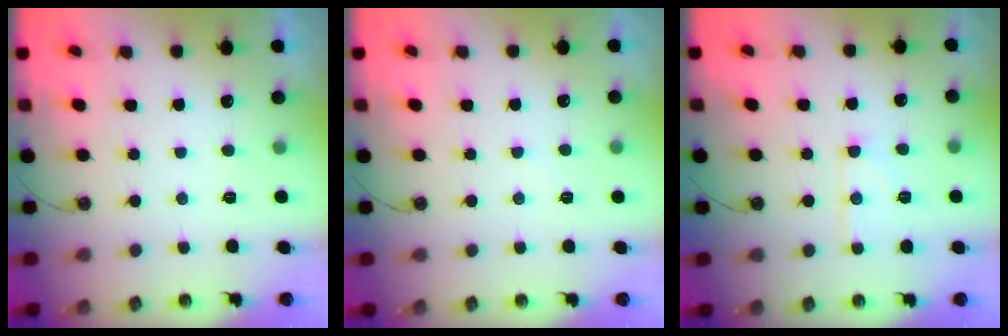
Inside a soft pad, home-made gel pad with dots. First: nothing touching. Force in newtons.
{"total": 4.2, "press": 4.2, "slide": 0.6}
{"total": 8.2, "press": 8.1, "slide": 0.7}